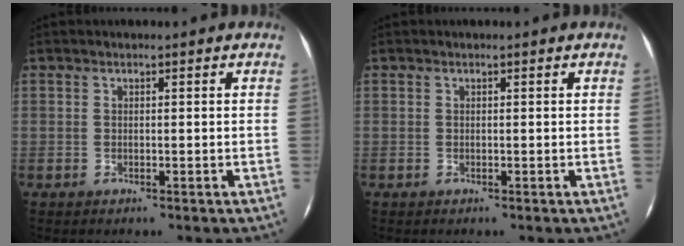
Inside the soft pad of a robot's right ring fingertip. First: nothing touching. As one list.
[{"total": 0.0}]